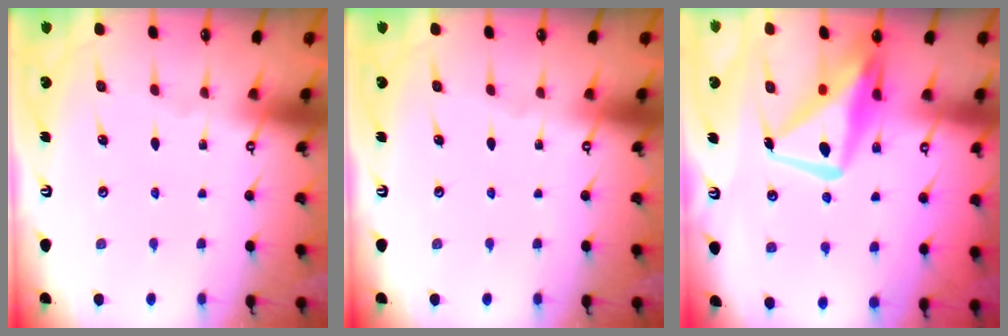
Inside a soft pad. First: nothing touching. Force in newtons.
{"total": 0.0}
{"total": 14.8, "press": 14.8, "slide": 1.4}